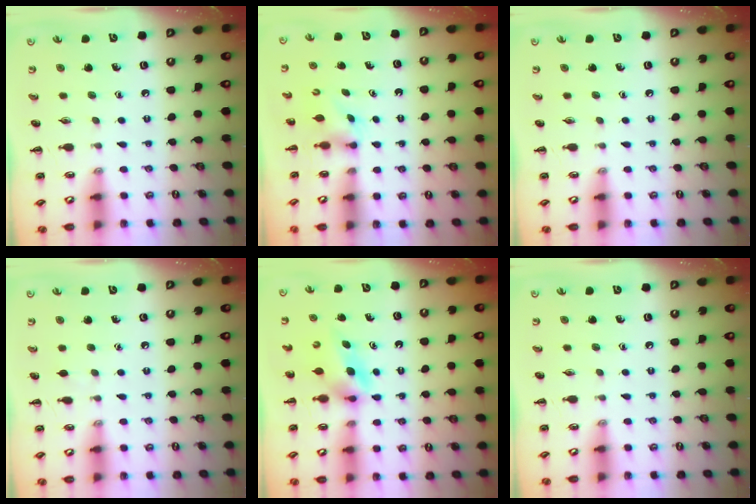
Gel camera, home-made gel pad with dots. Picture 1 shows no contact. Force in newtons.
{"total": 2.2, "press": 1.9, "slide": 1.0}
{"total": 0.0}
{"total": 2.2, "press": 1.9, "slide": 0.9}
{"total": 3.9, "press": 3.9, "slide": 0.5}
{"total": 0.0}